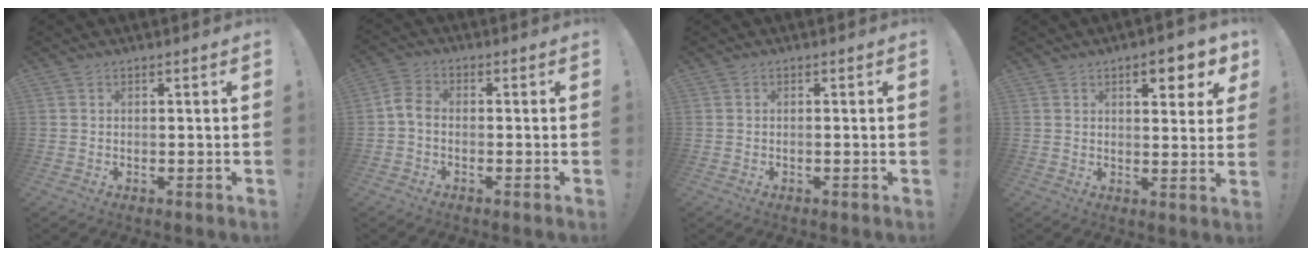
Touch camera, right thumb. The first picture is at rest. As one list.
[{"total": 4.7, "force": [-1.1, 3.0, 3.4], "torque": [-0.063, 0.015, -0.018]}, {"total": 0.5, "force": [-0.4, -0.1, 0.3], "torque": [-0.007, 0.000, -0.007]}, {"total": 7.6, "force": [4.2, 2.5, 5.8], "torque": [-0.066, -0.019, 0.064]}]